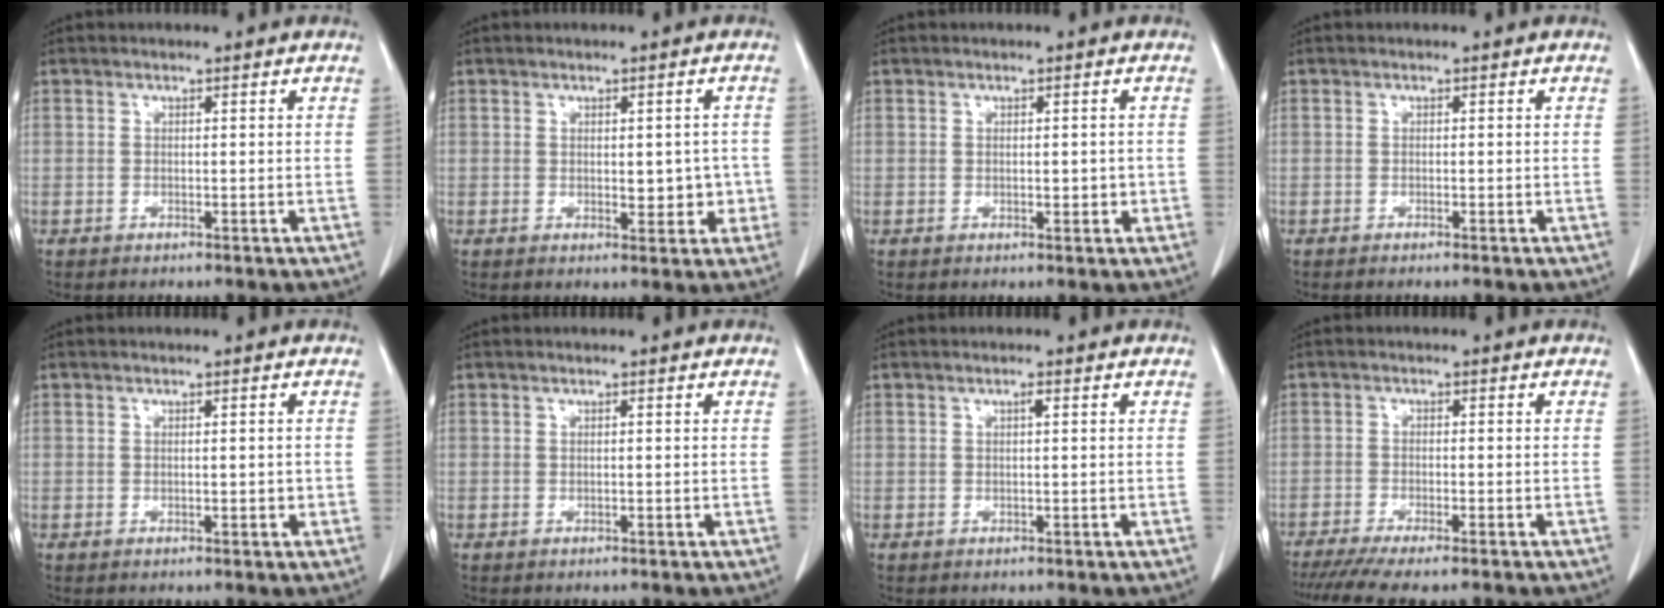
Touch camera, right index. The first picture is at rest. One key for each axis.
{"total": 4.3, "fx": -0.4, "fy": 2.3, "fz": 3.6, "tx": -0.036, "ty": 0.004, "tz": 0.002}
{"total": 1.8, "fx": -0.2, "fy": 0.8, "fz": 1.6, "tx": -0.023, "ty": 0.000, "tz": 0.001}
{"total": 0.8, "fx": -0.7, "fy": -0.1, "fz": 0.4, "tx": -0.010, "ty": 0.000, "tz": -0.010}
{"total": 1.2, "fx": -0.1, "fy": 0.5, "fz": 1.1, "tx": -0.018, "ty": 0.000, "tz": 0.001}
{"total": 0.0}
{"total": 0.6, "fx": 0.2, "fy": 0.1, "fz": 0.6, "tx": -0.013, "ty": 0.001, "tz": 0.003}
{"total": 9.0, "fx": -7.5, "fy": 0.5, "fz": 5.0, "tx": -0.068, "ty": -0.017, "tz": -0.117}